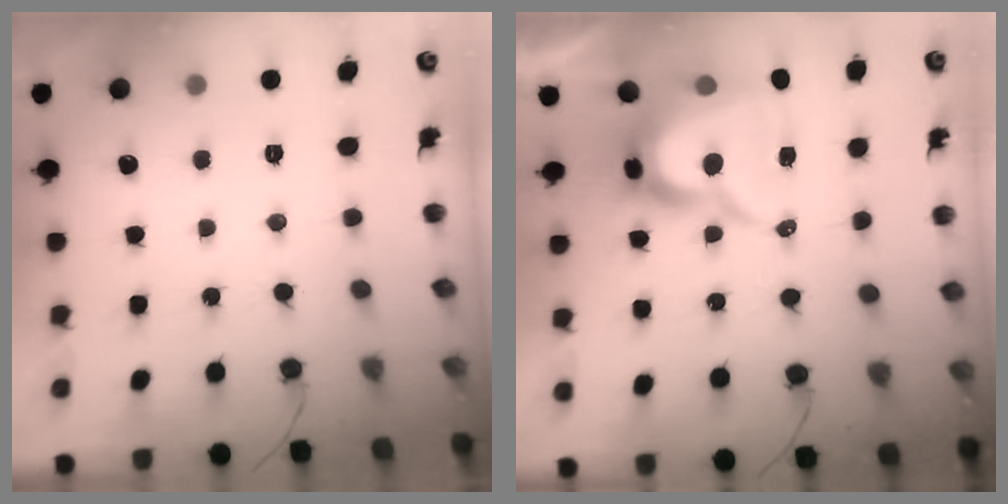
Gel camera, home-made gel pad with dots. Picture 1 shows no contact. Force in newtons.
{"total": 14.7, "press": 14.6, "slide": 0.9}